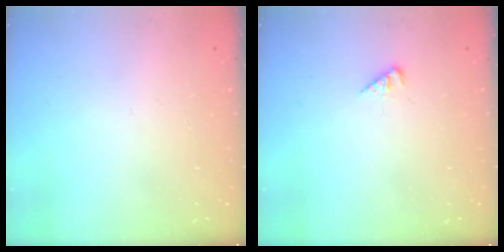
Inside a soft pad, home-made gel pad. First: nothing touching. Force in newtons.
{"total": 1.5, "press": 1.5, "slide": 0.3}